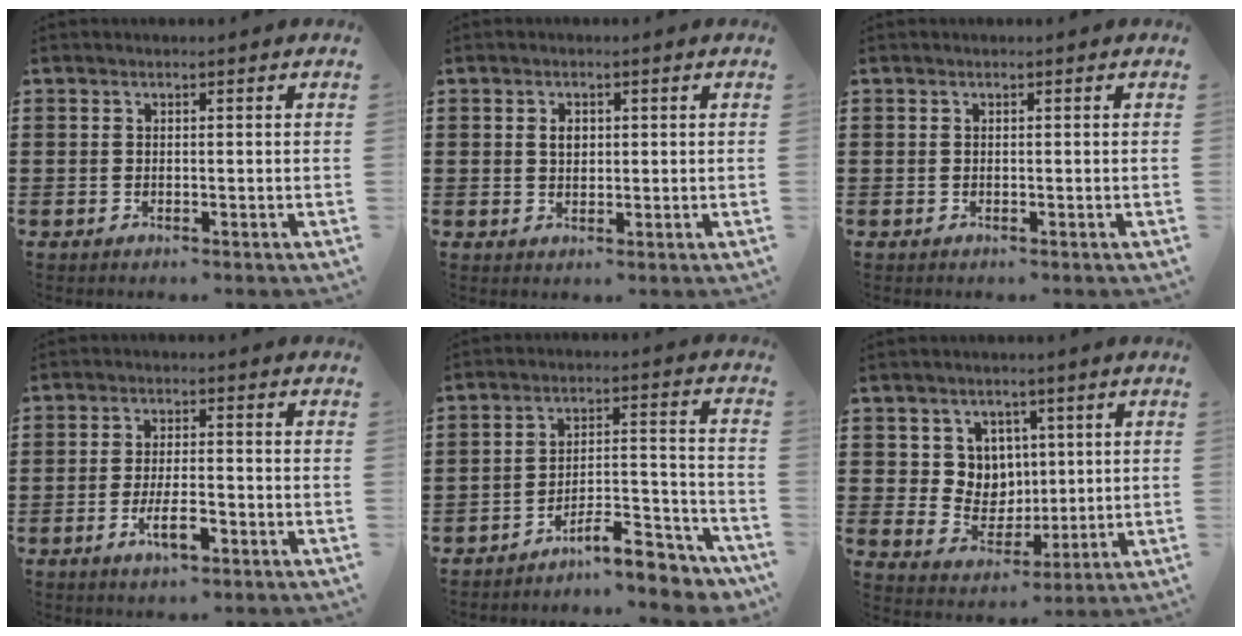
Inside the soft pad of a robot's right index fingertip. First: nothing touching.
{"total": 2.7, "force": [0.6, 1.7, 2.0], "torque": [-0.037, 0.006, 0.008]}
{"total": 0.0}
{"total": 5.5, "force": [-2.5, 1.8, 4.6], "torque": [-0.087, 0.001, -0.047]}
{"total": 9.0, "force": [-7.6, 2.1, 4.4], "torque": [-0.058, 0.024, -0.140]}
{"total": 6.3, "force": [2.7, 5.6, 0.8], "torque": [-0.042, -0.001, 0.050]}